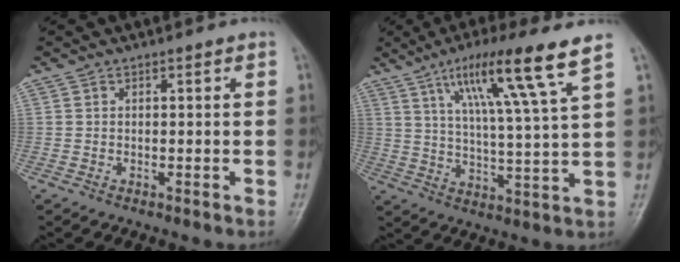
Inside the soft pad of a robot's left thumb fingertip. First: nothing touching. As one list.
[{"total": 14.8, "force": [8.2, 0.5, 12.4], "torque": [-0.212, -0.030, 0.138]}]